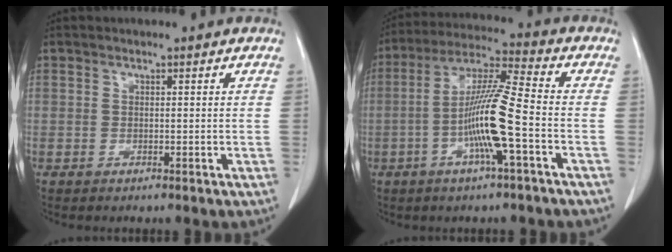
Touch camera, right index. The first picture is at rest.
{"total": 11.7, "force": [-3.2, -0.2, 11.2], "torque": [-0.216, 0.004, -0.067]}